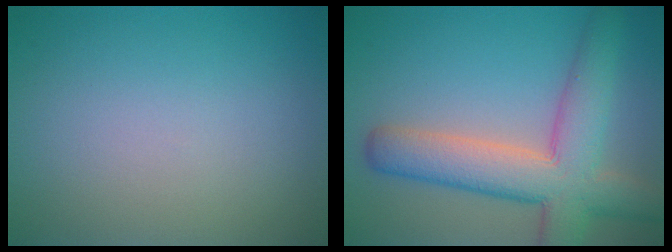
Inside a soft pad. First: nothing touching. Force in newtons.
{"total": 8.0, "press": 8.0, "slide": 0.5}